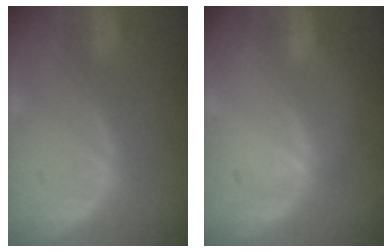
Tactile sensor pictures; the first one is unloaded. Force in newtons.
{"total": 0.0}